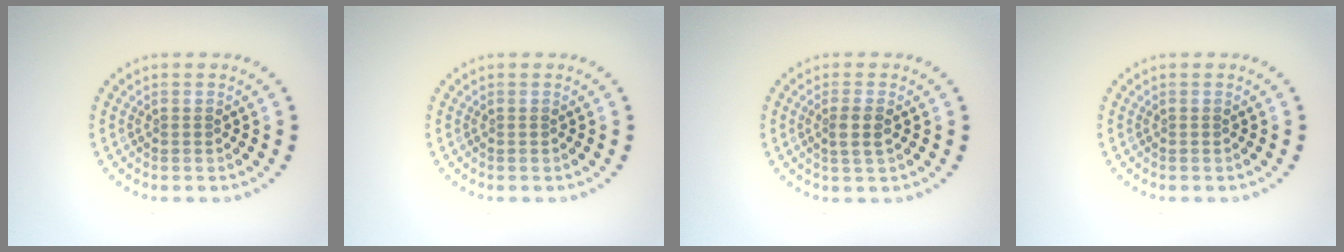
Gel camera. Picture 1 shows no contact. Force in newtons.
{"total": 0.0}
{"total": 1.9, "press": 1.7, "slide": 0.8}
{"total": 0.0}